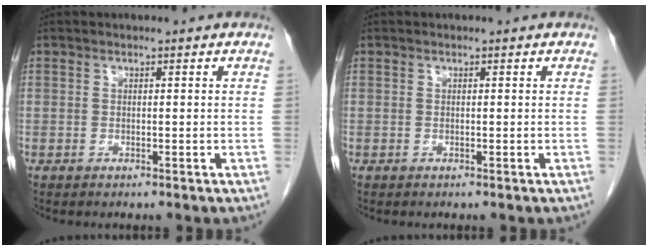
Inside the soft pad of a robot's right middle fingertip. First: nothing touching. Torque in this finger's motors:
{"motor_torque": [0.00, 0.00, 0.00, -0.01]}